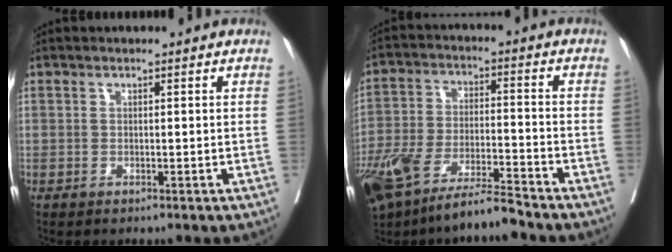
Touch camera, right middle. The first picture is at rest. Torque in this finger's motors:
{"motor_torque": [0.56, -0.58, 0.43, 0.21]}